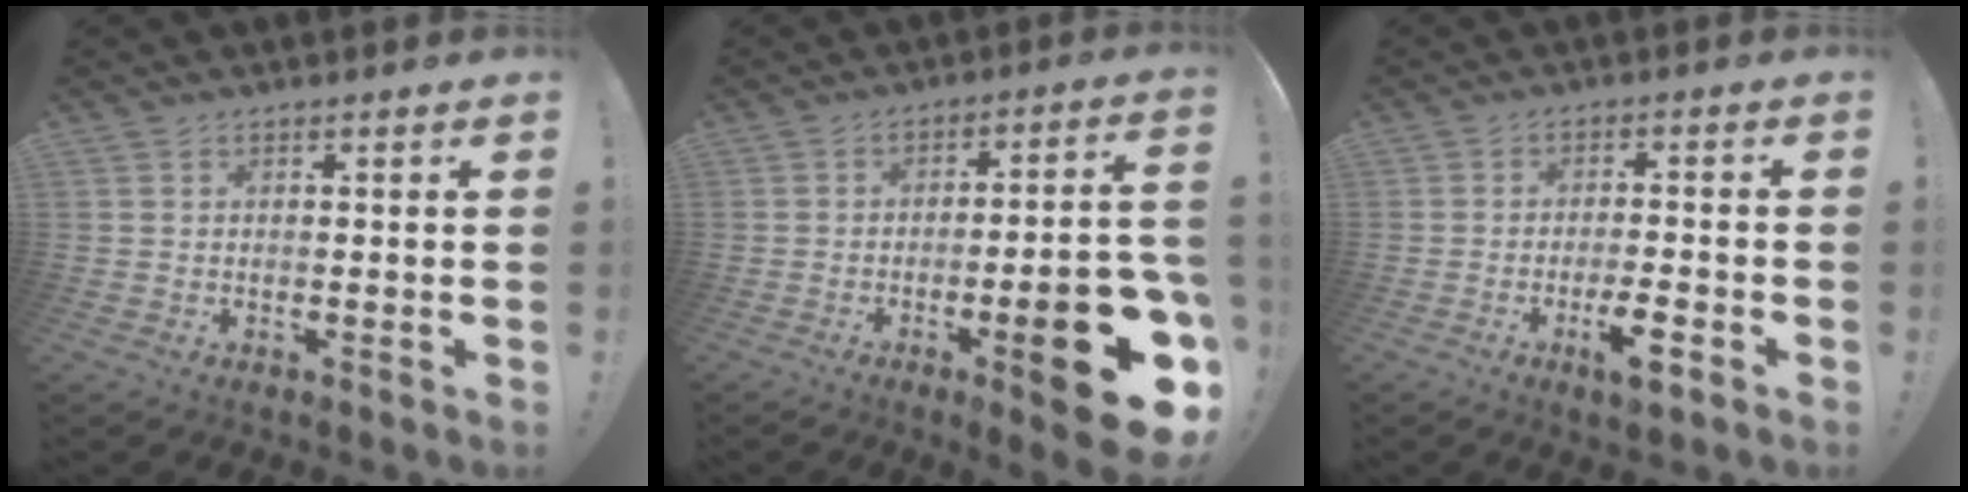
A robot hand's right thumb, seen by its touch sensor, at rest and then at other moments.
{"total": 18.4, "force": [-6.9, 4.7, 16.4], "torque": [-0.209, 0.032, -0.092]}
{"total": 7.1, "force": [-3.6, 1.3, 5.9], "torque": [-0.098, 0.010, -0.063]}